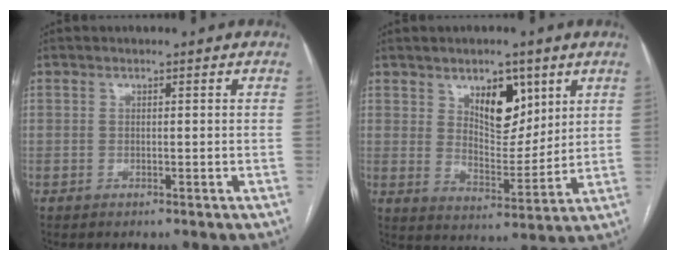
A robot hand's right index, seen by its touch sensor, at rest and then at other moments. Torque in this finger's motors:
{"motor_torque": [0.25, 0.23, 0.16, 0.07]}